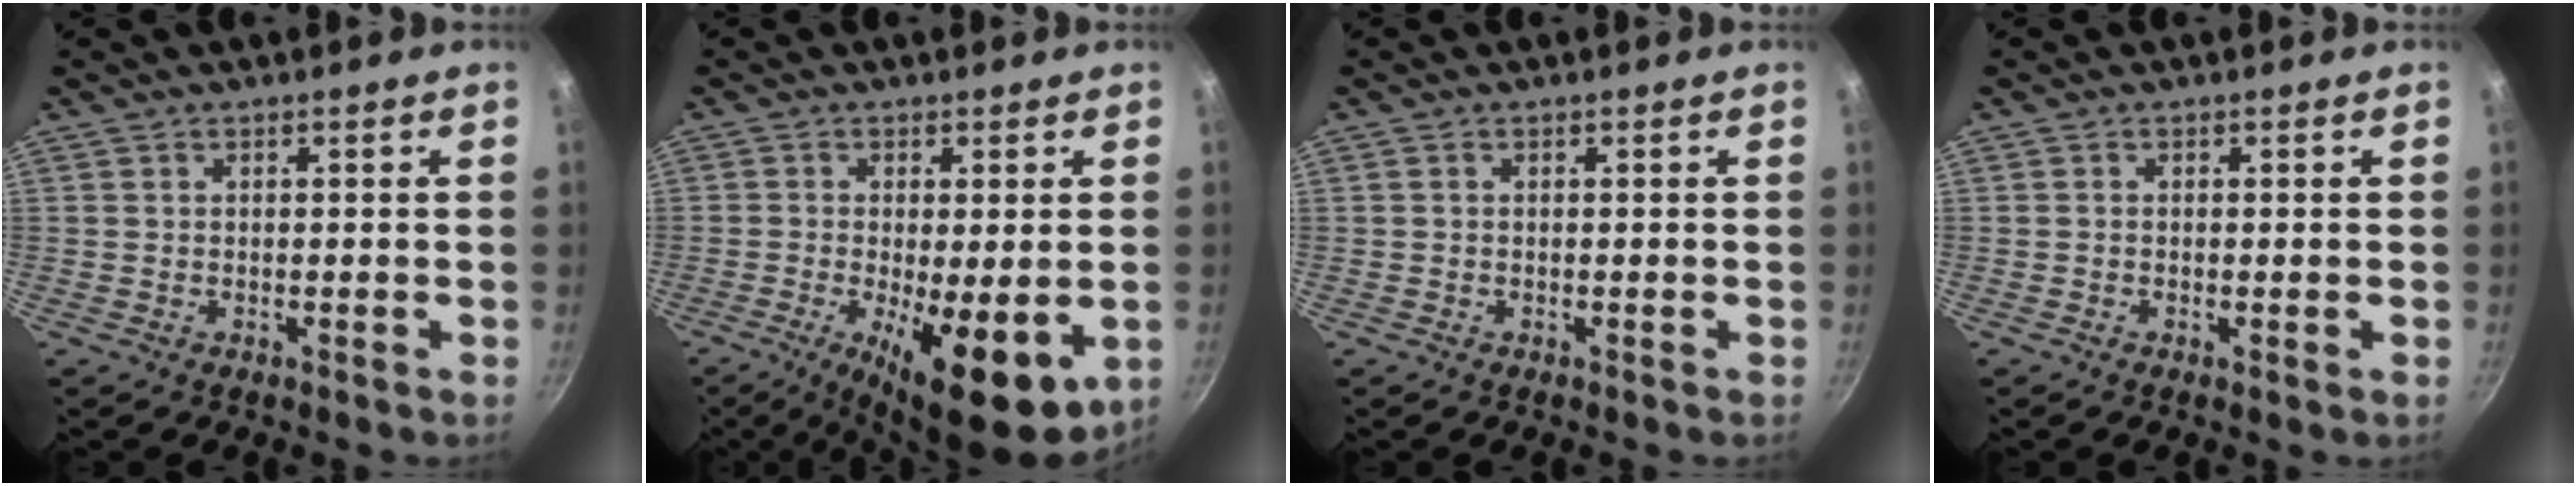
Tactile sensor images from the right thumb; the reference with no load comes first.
{"total": 14.7, "force": [-4.4, 5.0, 13.1], "torque": [-0.178, -0.023, -0.051]}
{"total": 0.0}
{"total": 0.8, "force": [-0.2, 0.2, 0.8], "torque": [-0.021, -0.004, -0.006]}